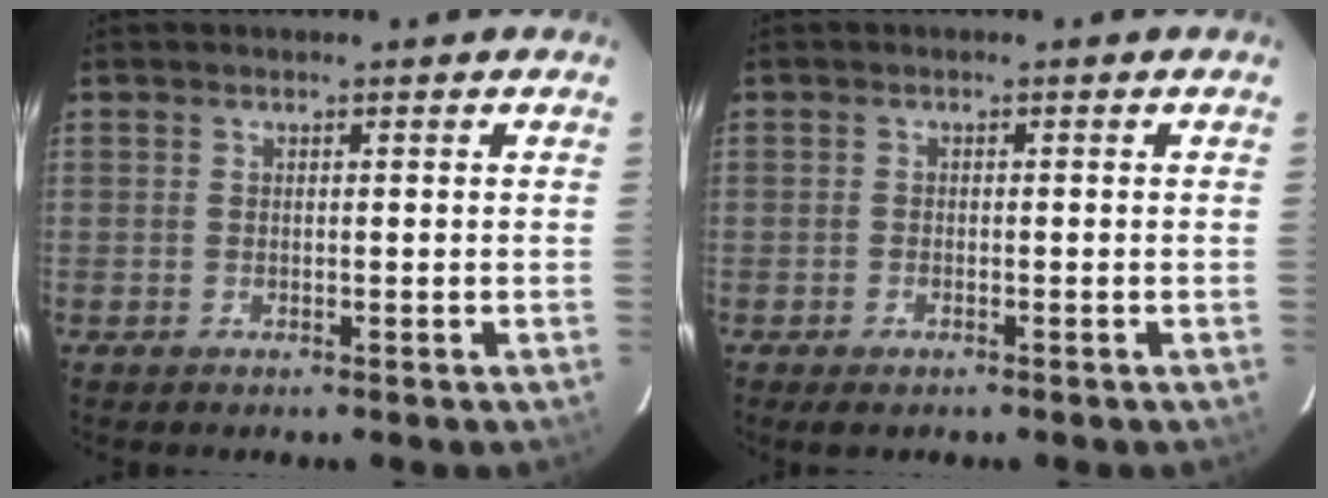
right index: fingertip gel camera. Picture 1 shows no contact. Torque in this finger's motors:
{"motor_torque": [0.28, -0.01, 0.00, 0.02]}